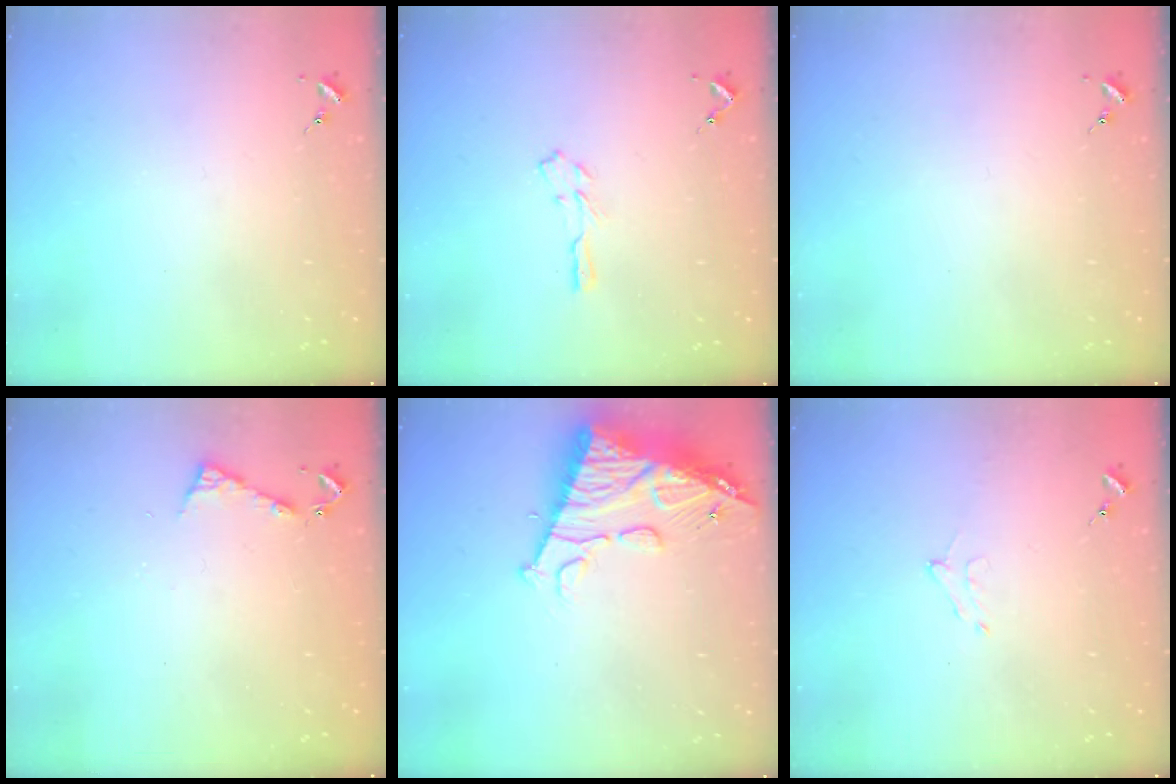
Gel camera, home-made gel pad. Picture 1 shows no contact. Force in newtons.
{"total": 3.5, "press": 3.5, "slide": 0.4}
{"total": 0.0}
{"total": 4.9, "press": 4.8, "slide": 0.5}
{"total": 14.9, "press": 14.8, "slide": 1.5}
{"total": 5.4, "press": 5.3, "slide": 0.8}